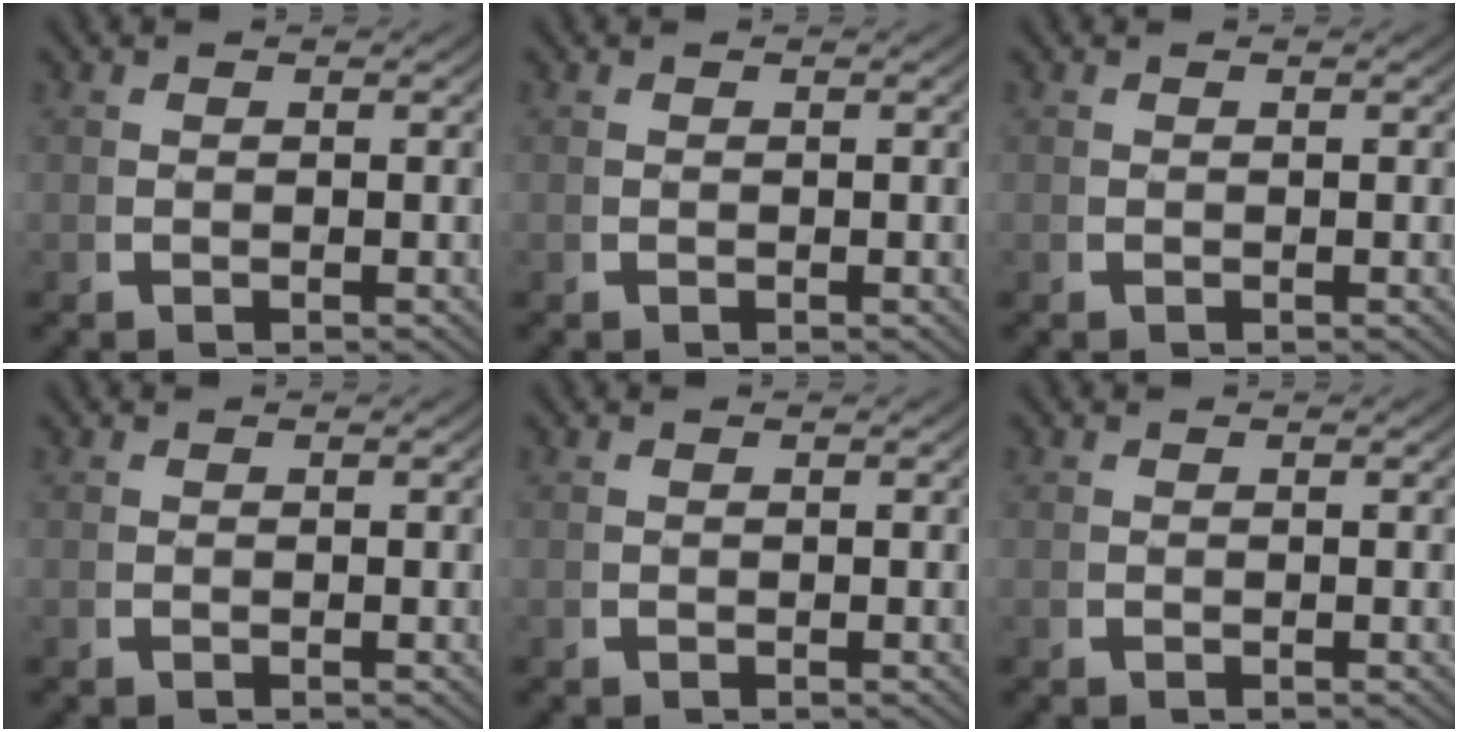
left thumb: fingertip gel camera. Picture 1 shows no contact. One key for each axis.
{"total": 0.0}
{"total": 0.0}
{"total": 0.0}
{"total": 0.0}
{"total": 0.0}